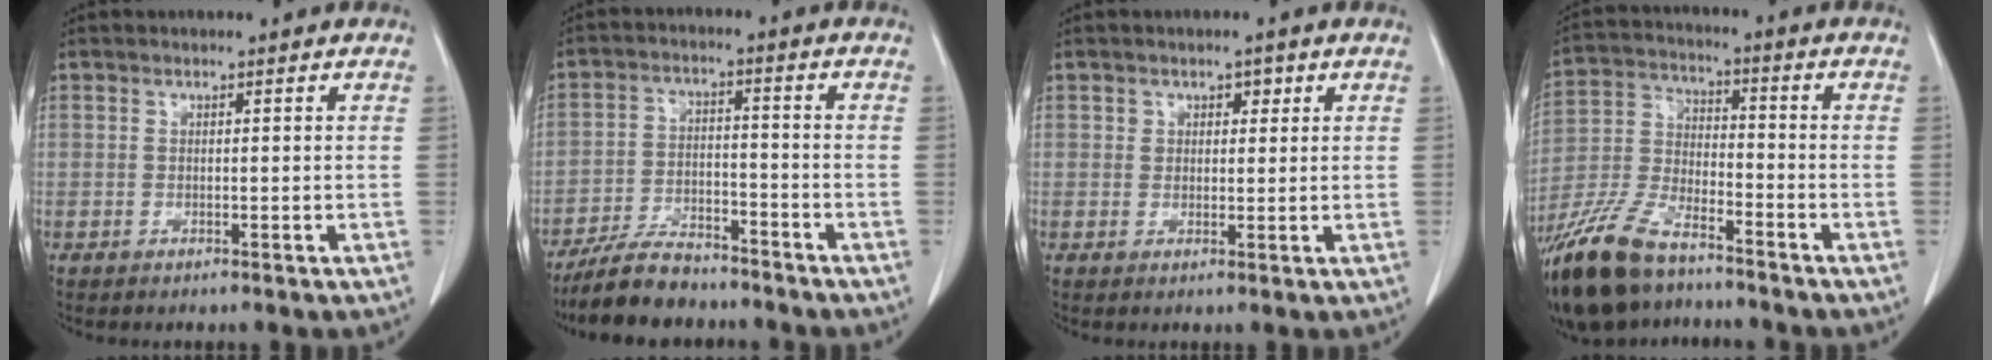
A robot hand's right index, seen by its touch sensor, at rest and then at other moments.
{"total": 9.9, "force": [-8.5, 3.1, 3.9], "torque": [-0.073, -0.009, -0.153]}
{"total": 2.6, "force": [1.1, 1.9, 1.4], "torque": [-0.020, 0.009, 0.020]}
{"total": 16.7, "force": [-12.2, 6.0, 9.6], "torque": [-0.223, -0.019, -0.230]}